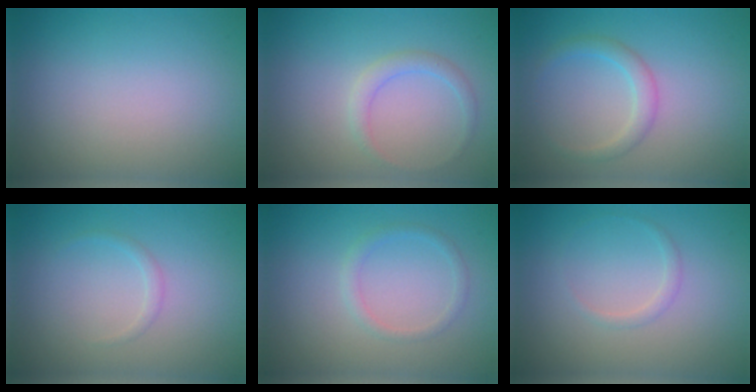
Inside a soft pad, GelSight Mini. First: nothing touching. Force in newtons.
{"total": 1.5, "press": 1.5, "slide": 0.0}
{"total": 1.9, "press": 1.9, "slide": 0.0}
{"total": 0.8, "press": 0.8, "slide": 0.1}
{"total": 1.3, "press": 1.3, "slide": 0.1}
{"total": 1.0, "press": 1.0, "slide": 0.1}